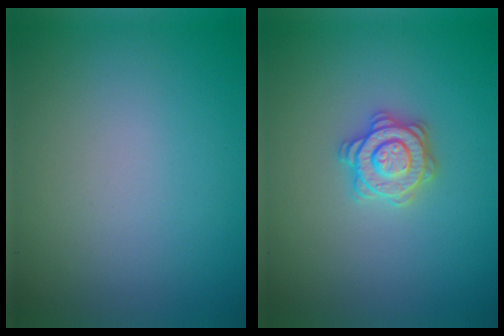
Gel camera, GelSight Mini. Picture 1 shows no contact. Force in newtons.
{"total": 2.9, "press": 2.8, "slide": 0.6}